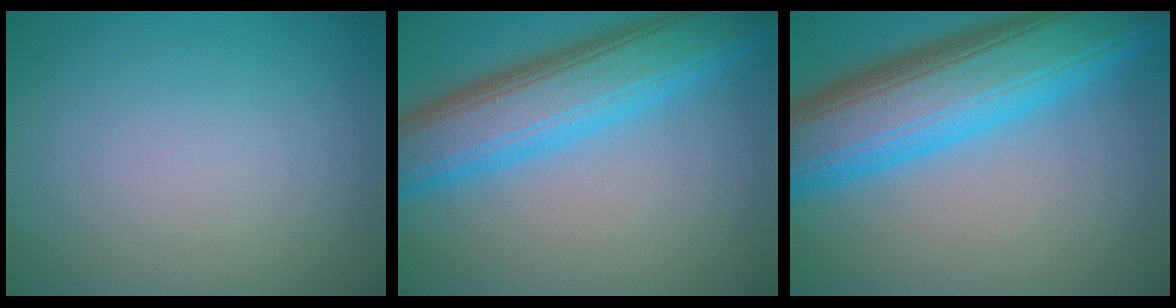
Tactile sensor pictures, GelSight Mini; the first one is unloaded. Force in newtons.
{"total": 8.6, "press": 8.6, "slide": 0.1}
{"total": 12.1, "press": 12.1, "slide": 0.4}